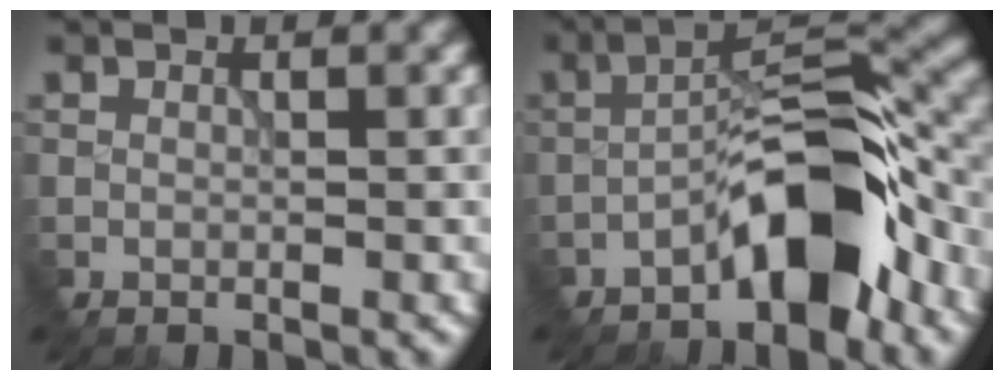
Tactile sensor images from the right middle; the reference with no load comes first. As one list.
[{"total": 7.9, "force": [-4.5, 2.4, 6.0], "torque": [-0.088, 0.024, -0.083]}]